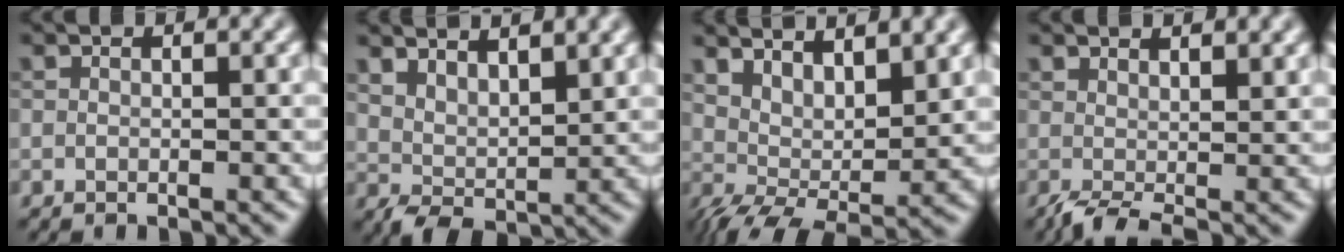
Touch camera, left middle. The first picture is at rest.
{"total": 4.3, "force": [3.3, 1.5, 2.3], "torque": [-0.041, -0.004, 0.057]}
{"total": 5.6, "force": [3.0, 1.9, 4.4], "torque": [-0.077, -0.003, 0.058]}
{"total": 2.6, "force": [0.6, 1.0, 2.3], "torque": [-0.032, 0.003, 0.006]}